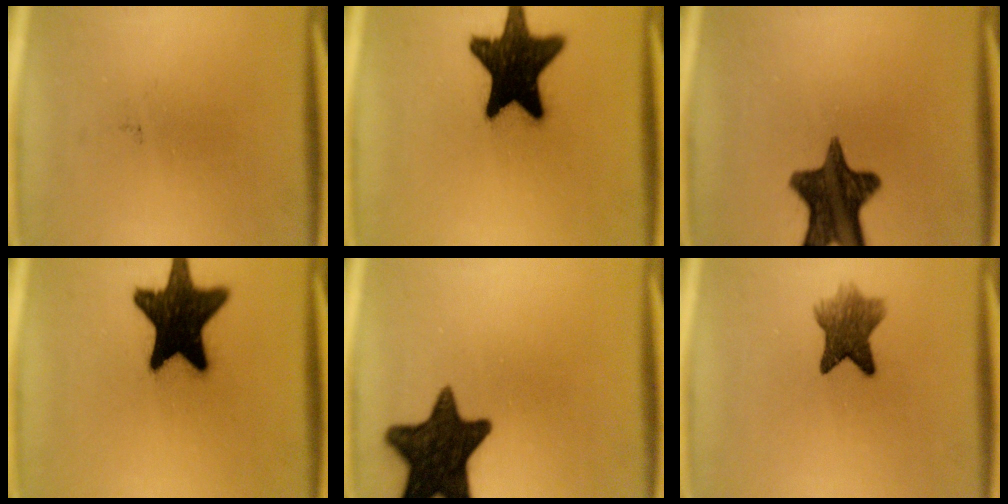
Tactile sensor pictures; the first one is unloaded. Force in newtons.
{"total": 19.0}
{"total": 13.8}
{"total": 19.0}
{"total": 16.2}
{"total": 6.6}